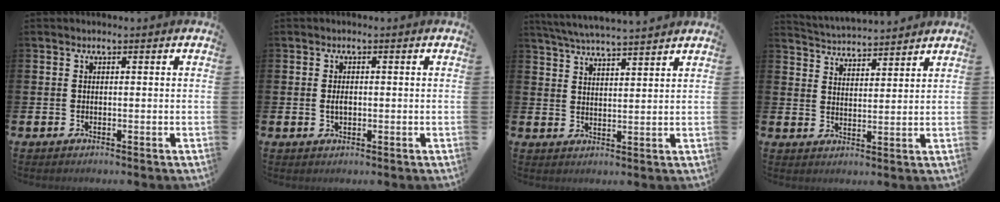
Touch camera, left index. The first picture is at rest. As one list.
[{"total": 1.4, "force": [0.0, 0.8, 1.2], "torque": [-0.015, 0.002, -0.003]}, {"total": 5.2, "force": [5.0, -0.2, 1.1], "torque": [-0.038, -0.023, 0.090]}, {"total": 4.4, "force": [4.3, 0.3, -0.4], "torque": [-0.003, -0.030, 0.077]}]